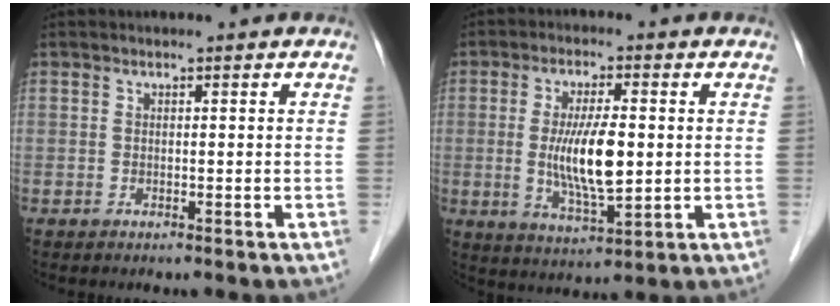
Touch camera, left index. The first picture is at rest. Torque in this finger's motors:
{"motor_torque": [1.61, 0.15, 0.61, 0.21]}